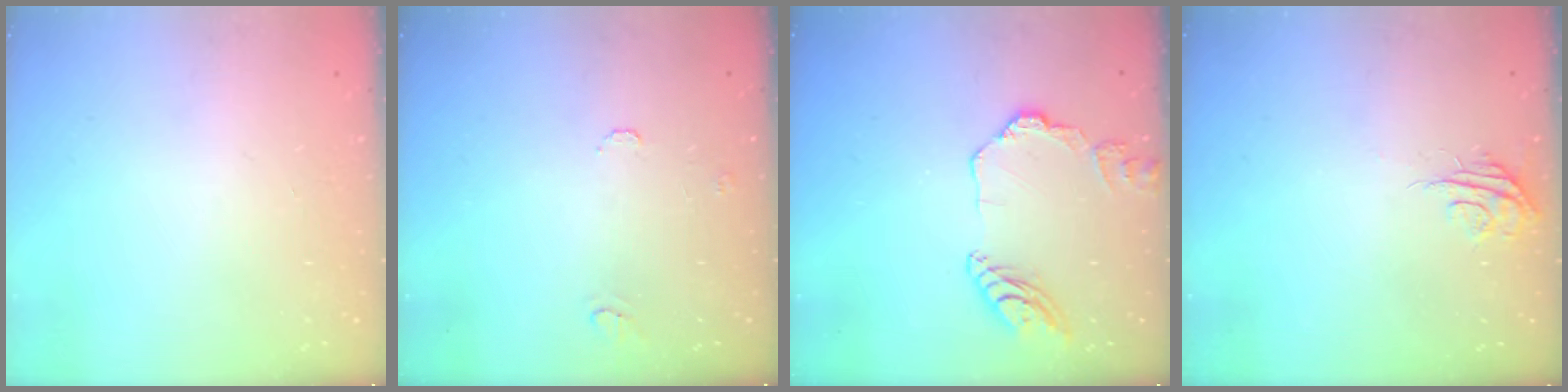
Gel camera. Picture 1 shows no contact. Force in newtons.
{"total": 6.0, "press": 6.0, "slide": 0.6}
{"total": 11.8, "press": 11.7, "slide": 1.1}
{"total": 5.7, "press": 5.7, "slide": 0.7}